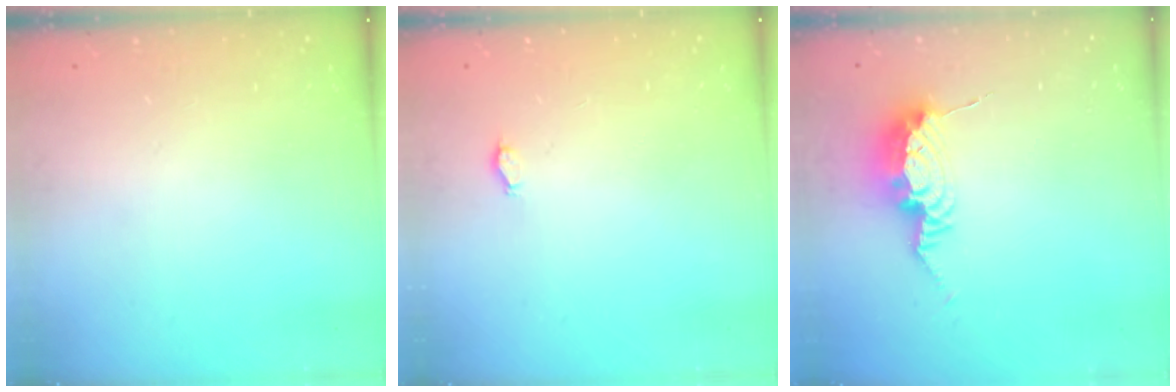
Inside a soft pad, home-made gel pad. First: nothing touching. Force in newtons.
{"total": 2.3, "press": 2.0, "slide": 1.2}
{"total": 10.5, "press": 10.4, "slide": 1.1}